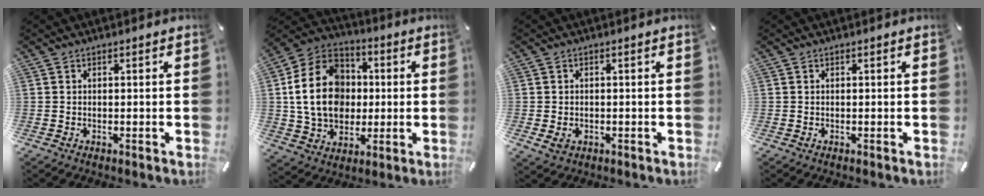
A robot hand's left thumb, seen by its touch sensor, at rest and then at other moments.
{"total": 19.0, "force": [0.4, 15.4, 11.2], "torque": [-0.229, 0.015, 0.010]}
{"total": 2.3, "force": [-0.6, 1.9, 1.1], "torque": [-0.026, 0.000, -0.012]}
{"total": 0.0}